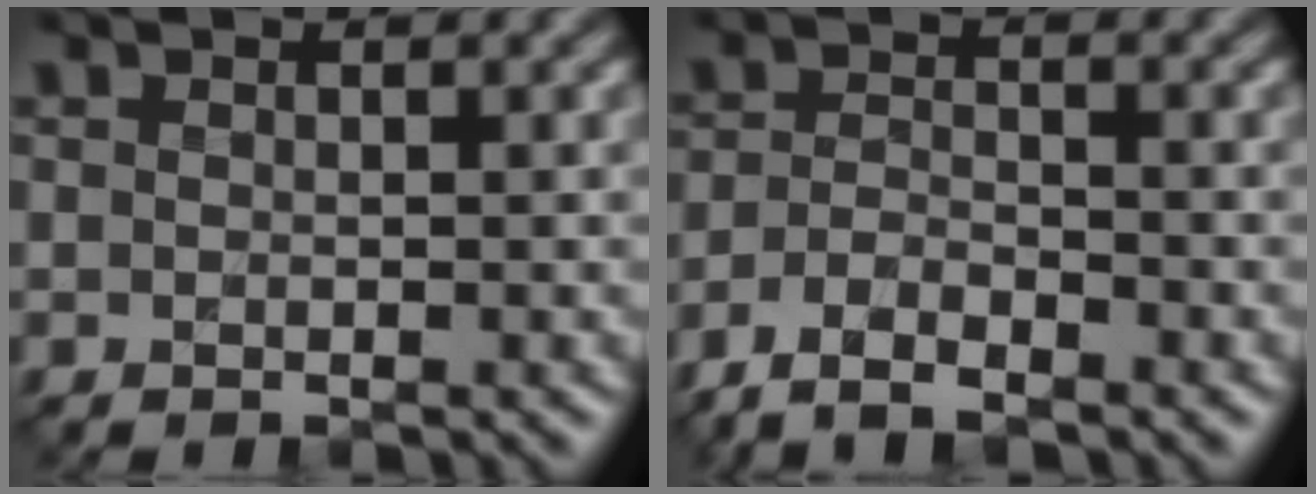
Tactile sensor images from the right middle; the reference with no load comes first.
{"total": 4.1, "force": [-3.2, 1.2, 2.3], "torque": [-0.047, -0.004, -0.068]}